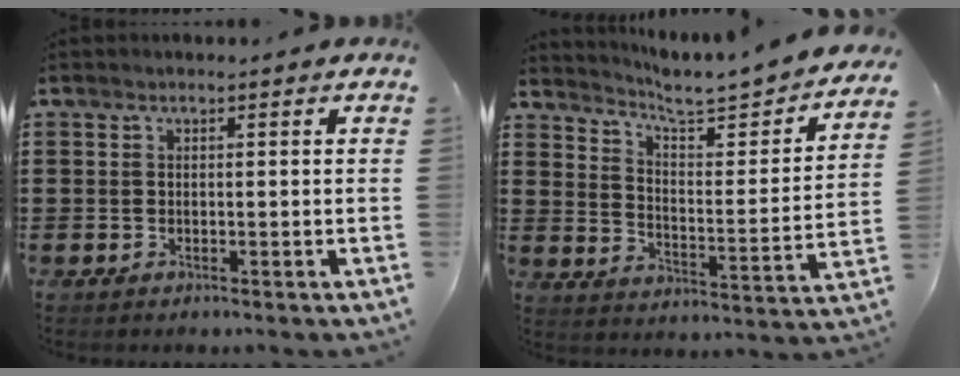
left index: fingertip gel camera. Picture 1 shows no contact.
{"total": 4.6, "force": [4.4, 0.3, 1.5], "torque": [-0.049, -0.044, 0.065]}